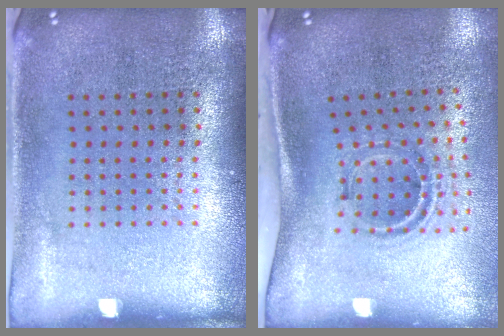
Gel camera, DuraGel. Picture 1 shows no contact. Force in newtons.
{"total": 1.2, "press": 1.0, "slide": 0.7}